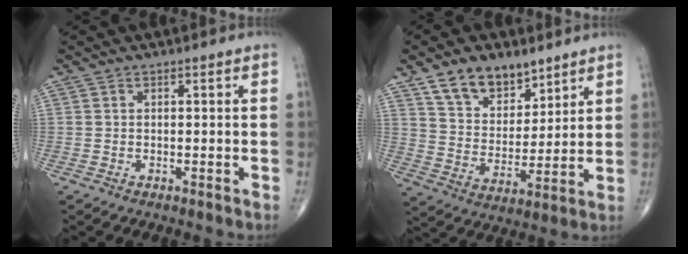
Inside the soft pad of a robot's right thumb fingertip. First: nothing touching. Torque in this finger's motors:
{"motor_torque": [-1.04, 1.36, 0.62, 0.54, 0.06]}